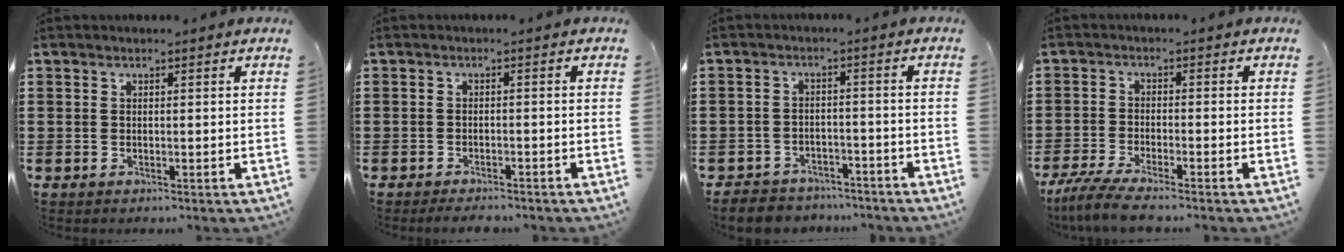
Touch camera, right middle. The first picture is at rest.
{"total": 1.5, "force": [-1.4, 0.0, 0.4], "torque": [-0.011, -0.003, -0.026]}
{"total": 3.5, "force": [-3.4, 0.8, 0.0], "torque": [-0.013, 0.001, -0.076]}
{"total": 4.2, "force": [-3.6, -0.2, 2.1], "torque": [-0.065, -0.022, -0.077]}